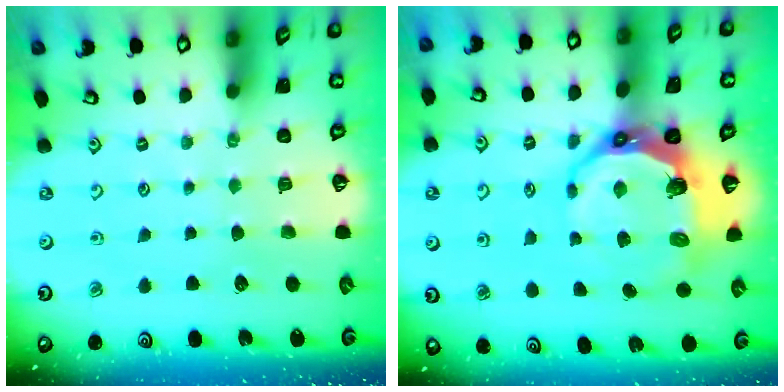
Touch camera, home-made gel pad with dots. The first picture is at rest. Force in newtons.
{"total": 11.6, "press": 10.6, "slide": 4.9}